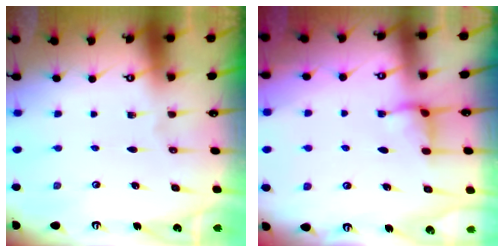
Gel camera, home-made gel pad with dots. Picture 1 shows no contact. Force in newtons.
{"total": 2.5, "press": 2.5, "slide": 0.5}